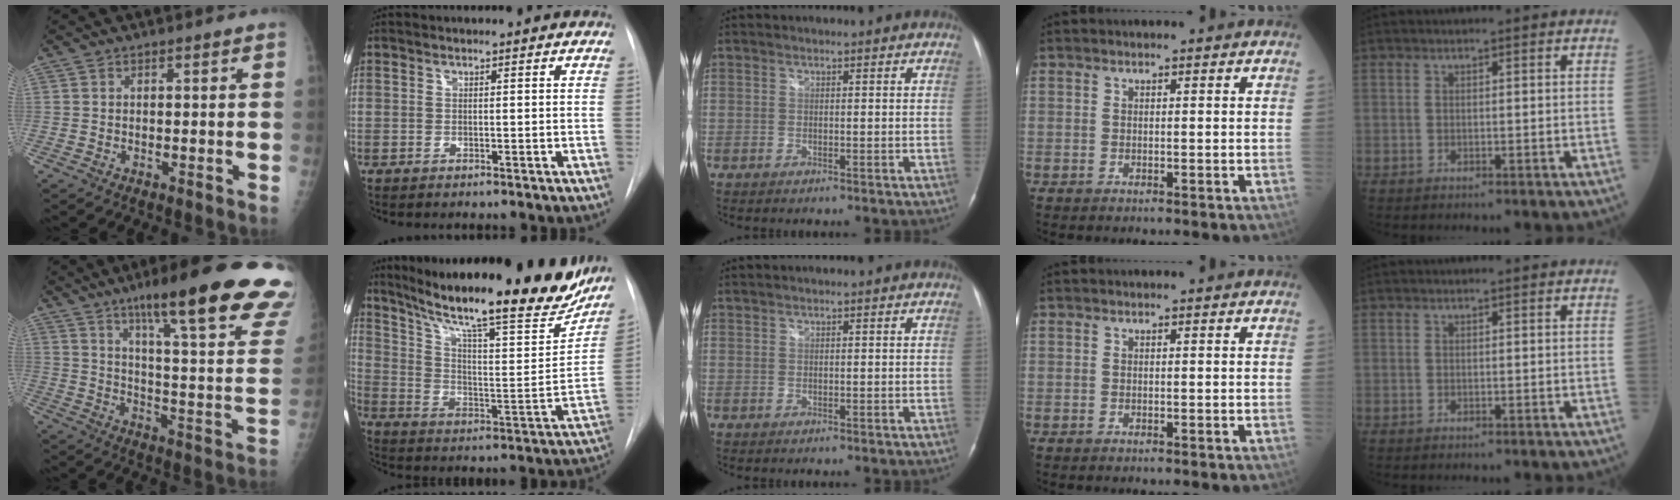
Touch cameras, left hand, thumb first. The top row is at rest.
{"thumb": {"total": 27.6, "force": [18.2, 3.7, 20.4], "torque": [-0.248, -0.069, 0.254]}, "index": {"total": 28.8, "force": [23.5, 4.4, 15.9], "torque": [-0.253, -0.056, 0.325]}}